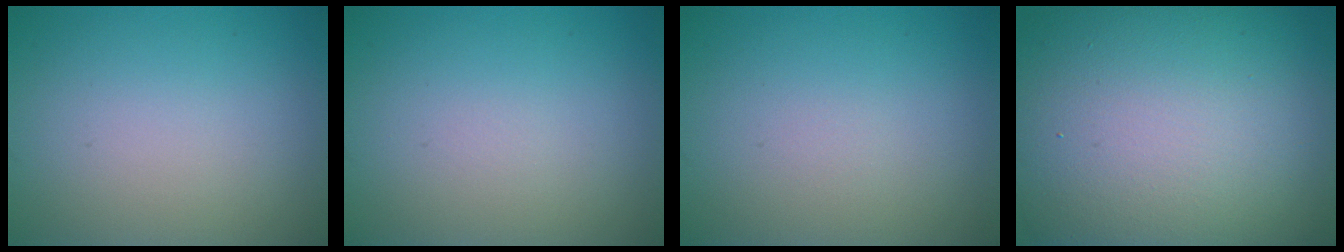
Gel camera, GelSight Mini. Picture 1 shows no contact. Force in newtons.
{"total": 0.0}
{"total": 0.0}
{"total": 20.0, "press": 19.9, "slide": 1.3}